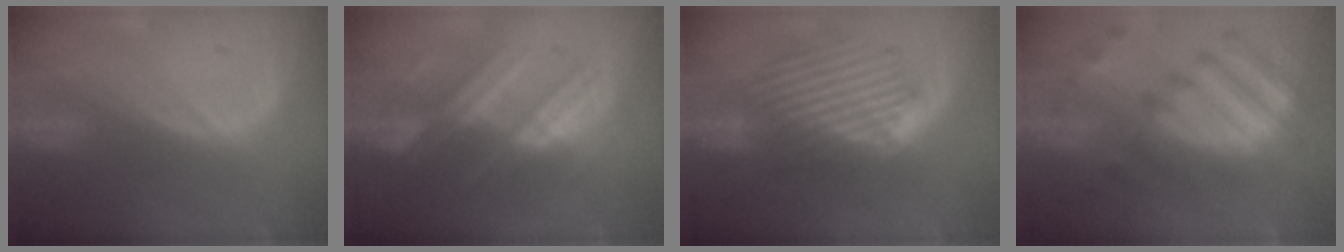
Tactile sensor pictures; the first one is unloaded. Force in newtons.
{"total": 8.3, "press": 8.1, "slide": 1.7}
{"total": 8.9, "press": 8.2, "slide": 3.4}
{"total": 12.2, "press": 10.5, "slide": 6.1}